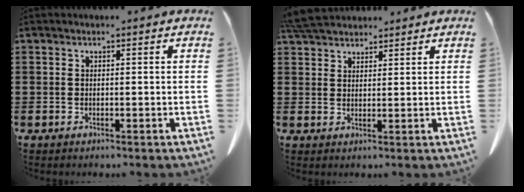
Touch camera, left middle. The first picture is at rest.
{"total": 5.0, "force": [4.7, 1.1, 1.3], "torque": [-0.038, -0.007, 0.091]}